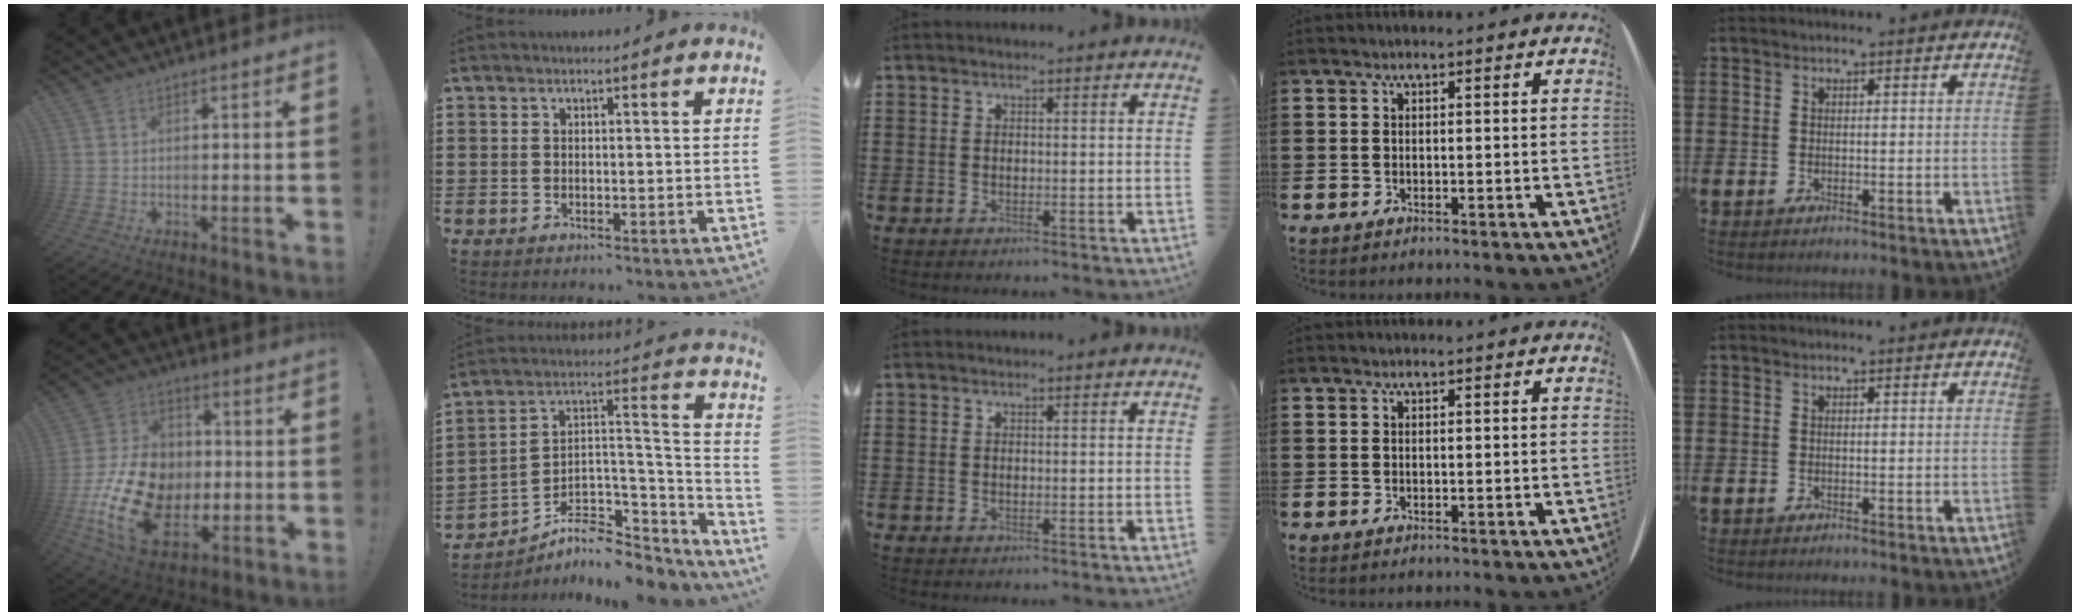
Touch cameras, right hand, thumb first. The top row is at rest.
{"thumb": {"total": 21.9, "force": [-4.4, 15.8, 14.6], "torque": [-0.272, 0.025, -0.058]}, "index": {"total": 6.5, "force": [-4.6, 3.8, 2.5], "torque": [-0.048, -0.003, -0.083]}}